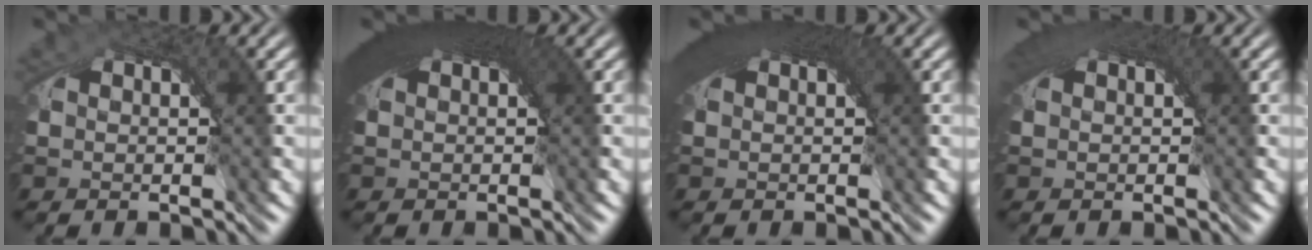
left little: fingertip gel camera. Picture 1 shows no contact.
{"total": 7.0, "force": [2.0, 2.7, 6.2], "torque": [-0.079, 0.017, 0.022]}
{"total": 5.6, "force": [1.9, 1.9, 4.9], "torque": [-0.057, 0.016, 0.020]}
{"total": 2.8, "force": [0.9, 0.9, 2.5], "torque": [-0.029, 0.002, 0.012]}